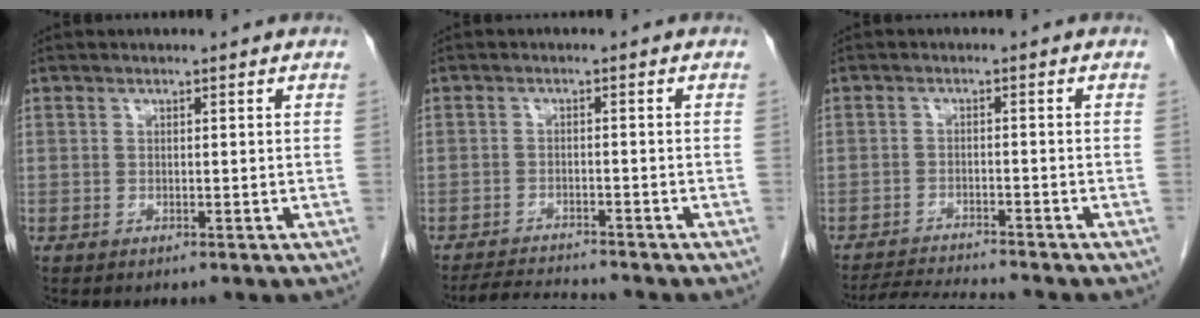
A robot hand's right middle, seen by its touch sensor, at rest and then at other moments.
{"total": 4.3, "force": [-4.2, -0.5, 0.4], "torque": [-0.007, -0.016, -0.073]}
{"total": 5.8, "force": [-5.6, -0.9, 1.1], "torque": [-0.017, -0.016, -0.096]}